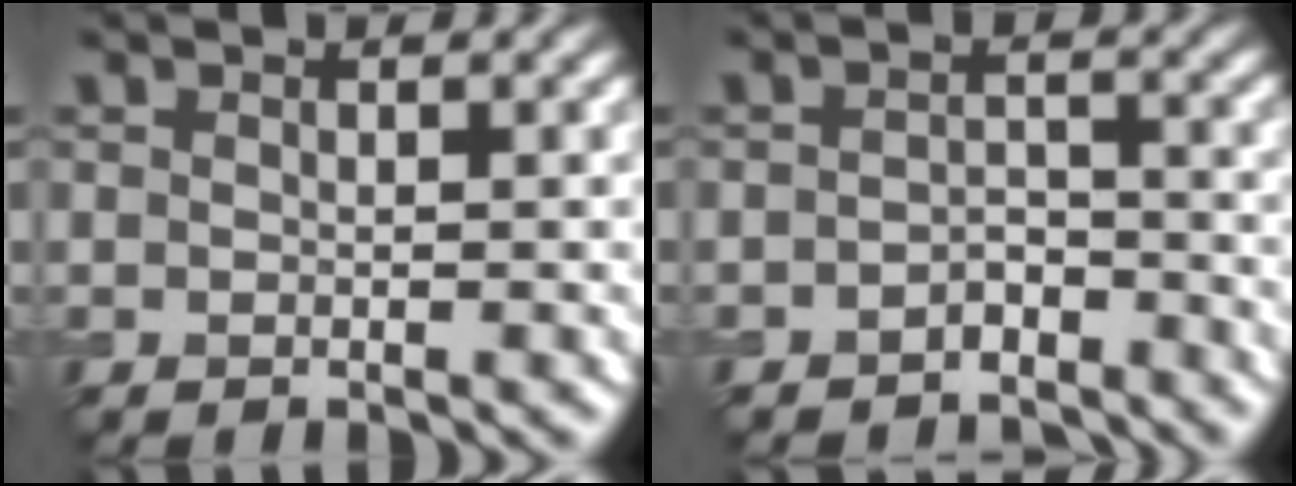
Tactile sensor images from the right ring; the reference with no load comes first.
{"total": 2.9, "force": [-2.5, 1.2, 0.8], "torque": [-0.008, 0.005, -0.047]}